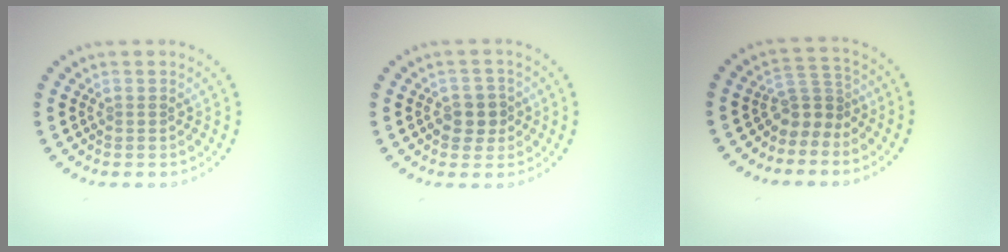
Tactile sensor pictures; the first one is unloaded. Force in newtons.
{"total": 2.3, "press": 2.2, "slide": 0.7}
{"total": 2.7, "press": 1.8, "slide": 2.0}